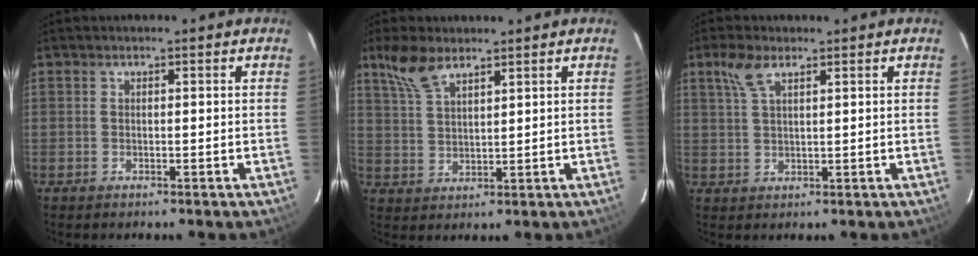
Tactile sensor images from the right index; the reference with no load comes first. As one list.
[{"total": 6.8, "force": [5.0, 2.6, 3.9], "torque": [-0.083, 0.012, 0.104]}, {"total": 4.6, "force": [2.8, 1.8, 3.1], "torque": [-0.066, 0.009, 0.057]}]